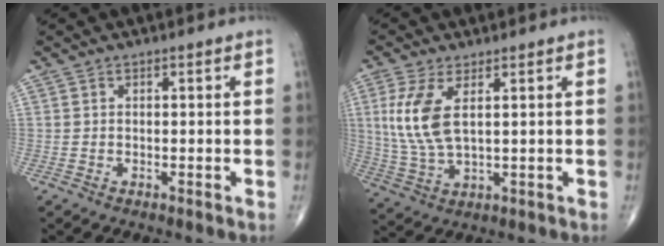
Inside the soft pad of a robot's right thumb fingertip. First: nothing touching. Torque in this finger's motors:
{"motor_torque": [-0.62, 0.54, 0.50, 0.10, 0.05]}